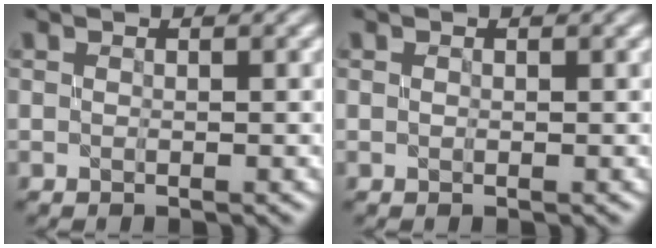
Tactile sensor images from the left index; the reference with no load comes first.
{"total": 0.0}